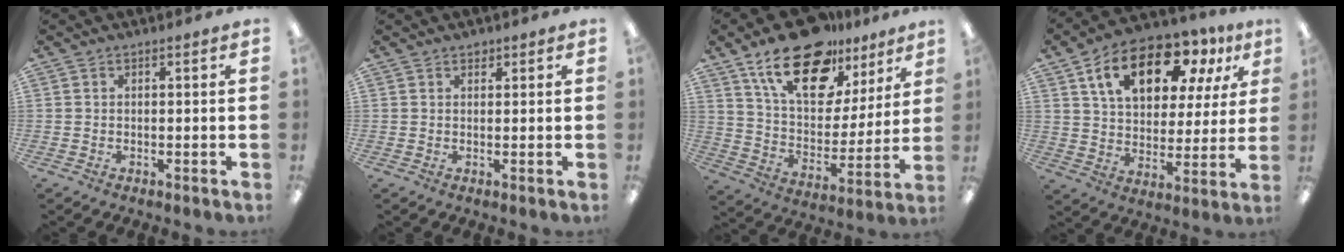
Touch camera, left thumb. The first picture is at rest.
{"total": 1.2, "force": [0.9, 0.7, 0.3], "torque": [0.001, -0.002, 0.015]}
{"total": 21.5, "force": [14.6, 10.4, 11.8], "torque": [-0.199, -0.082, 0.256]}
{"total": 17.3, "force": [9.8, 9.5, 10.7], "torque": [-0.186, -0.026, 0.169]}